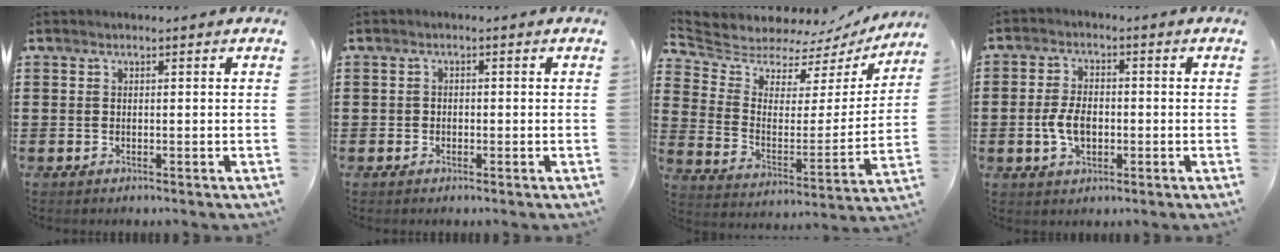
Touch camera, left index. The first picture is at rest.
{"total": 1.0, "force": [-0.5, 0.8, 0.2], "torque": [-0.007, 0.002, -0.012]}
{"total": 6.6, "force": [6.5, 1.2, 0.2], "torque": [-0.049, -0.061, 0.108]}
{"total": 5.1, "force": [-0.9, 3.0, 4.1], "torque": [-0.094, -0.001, -0.022]}